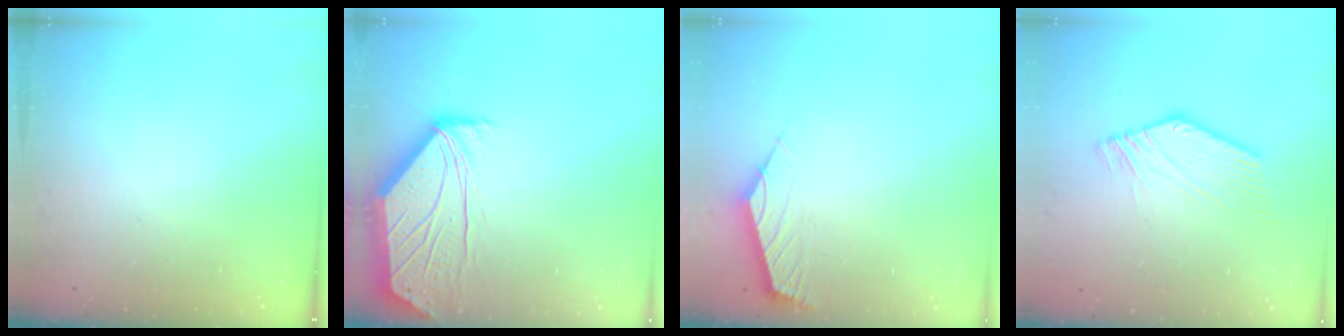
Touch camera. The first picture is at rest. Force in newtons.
{"total": 4.7, "press": 4.6, "slide": 0.6}
{"total": 2.2, "press": 2.2, "slide": 0.5}
{"total": 1.1, "press": 1.1, "slide": 0.1}